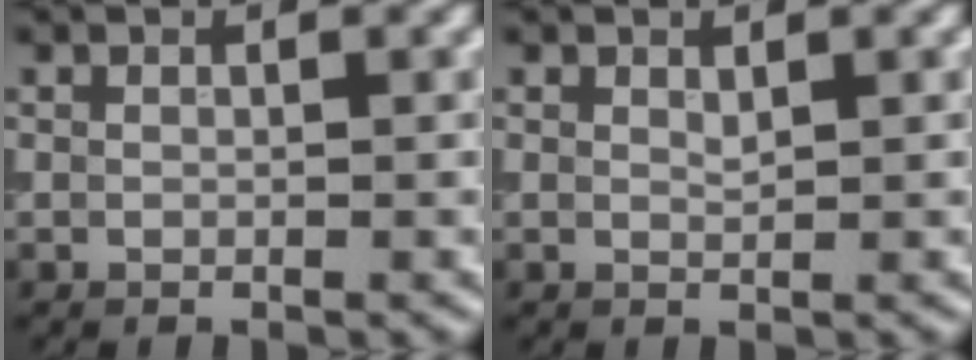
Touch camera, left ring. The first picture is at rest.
{"total": 0.5, "force": [0.4, 0.1, 0.3], "torque": [-0.007, -0.002, 0.009]}